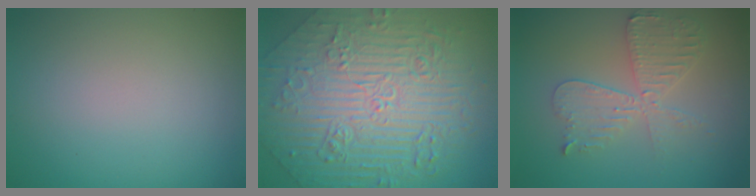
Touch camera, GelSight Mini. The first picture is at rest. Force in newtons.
{"total": 10.1, "press": 7.6, "slide": 6.6}
{"total": 4.4, "press": 3.8, "slide": 2.1}